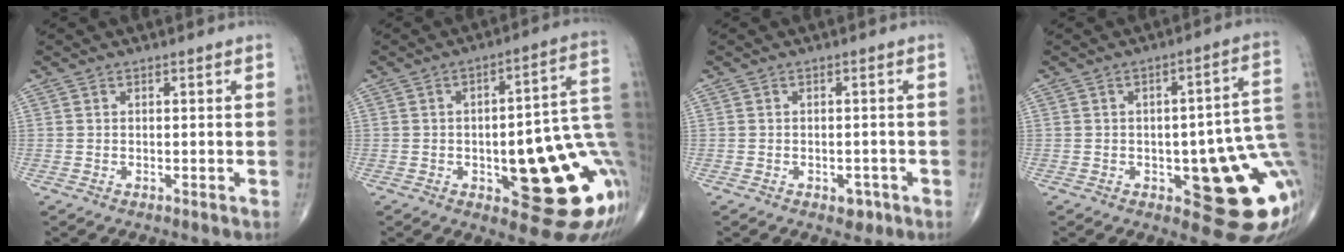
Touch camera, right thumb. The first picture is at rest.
{"total": 22.5, "force": [-3.9, 7.7, 20.8], "torque": [-0.214, 0.023, -0.034]}
{"total": 2.4, "force": [-1.2, 1.5, 1.4], "torque": [-0.004, 0.003, -0.013]}
{"total": 18.0, "force": [-3.0, 6.4, 16.6], "torque": [-0.150, 0.020, -0.021]}